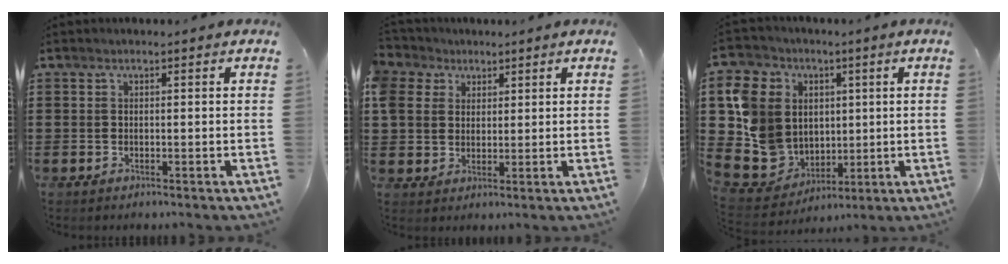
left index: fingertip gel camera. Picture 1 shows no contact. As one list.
[{"total": 5.6, "force": [2.5, 4.8, 1.2], "torque": [-0.052, 0.016, 0.046]}, {"total": 11.1, "force": [1.9, 10.4, 3.1], "torque": [-0.118, 0.001, 0.043]}]